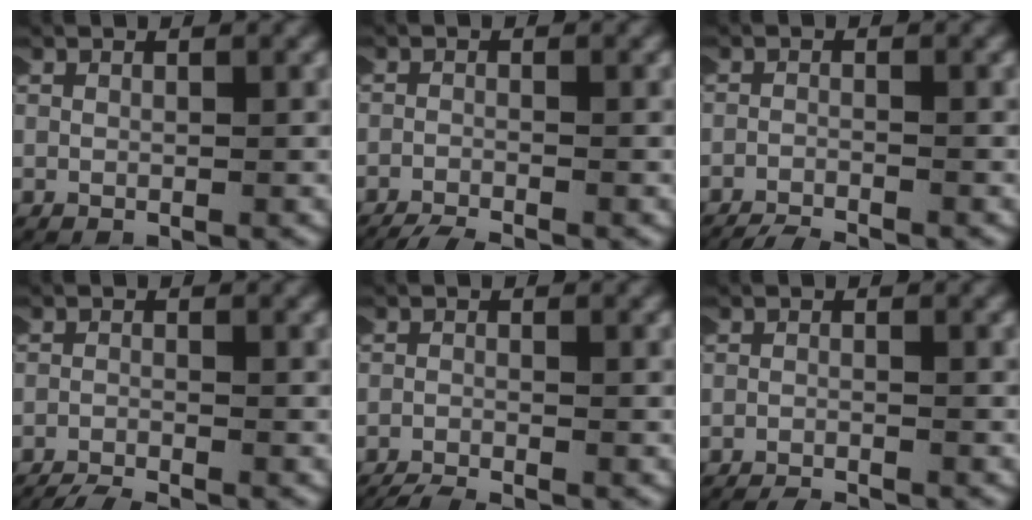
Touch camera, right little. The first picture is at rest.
{"total": 4.8, "force": [-4.6, 1.1, 0.8], "torque": [-0.017, -0.016, -0.069]}
{"total": 4.4, "force": [-4.3, 0.8, 0.4], "torque": [-0.015, -0.017, -0.064]}
{"total": 5.5, "force": [-5.3, 1.2, 0.7], "torque": [-0.016, -0.018, -0.080]}
{"total": 3.2, "force": [-3.1, 0.7, 0.5], "torque": [-0.014, -0.013, -0.047]}
{"total": 3.0, "force": [-3.0, 0.4, 0.1], "torque": [-0.008, -0.013, -0.044]}